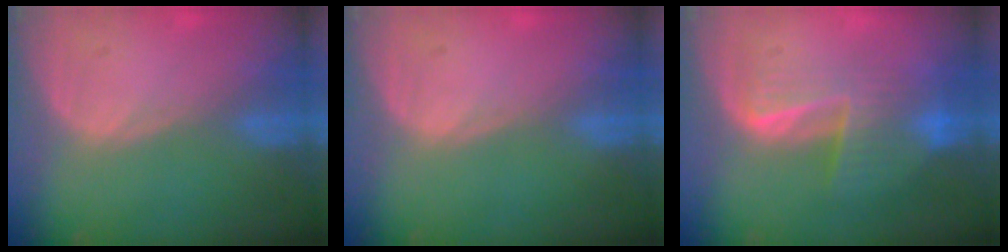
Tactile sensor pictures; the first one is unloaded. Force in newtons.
{"total": 0.0}
{"total": 6.8, "press": 6.4, "slide": 2.3}